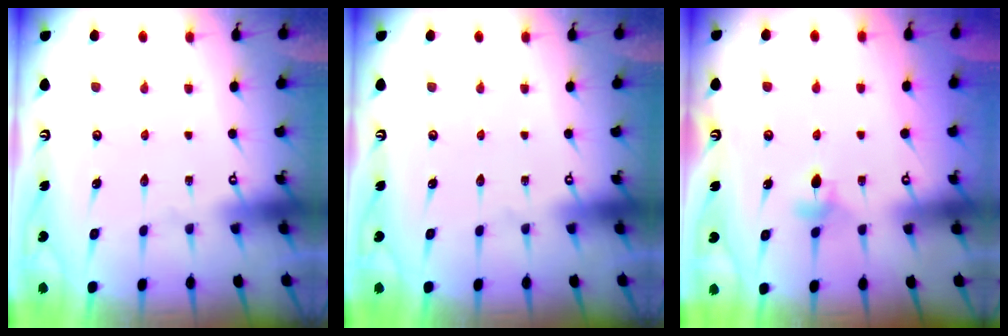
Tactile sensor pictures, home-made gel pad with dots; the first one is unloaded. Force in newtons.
{"total": 0.0}
{"total": 4.3, "press": 4.2, "slide": 0.7}